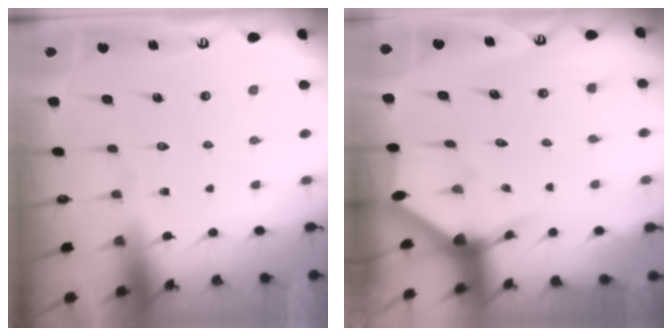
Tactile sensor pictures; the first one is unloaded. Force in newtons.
{"total": 2.9, "press": 2.9, "slide": 0.2}